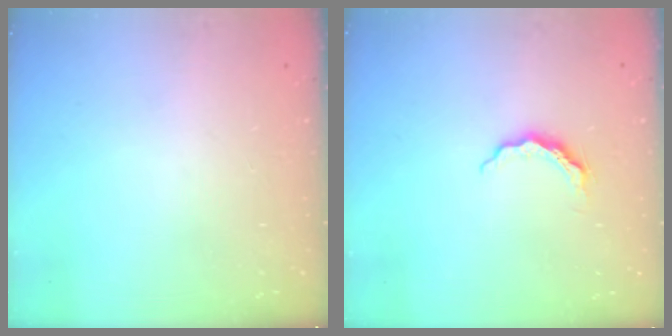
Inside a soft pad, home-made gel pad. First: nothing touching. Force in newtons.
{"total": 5.9, "press": 5.9, "slide": 0.6}